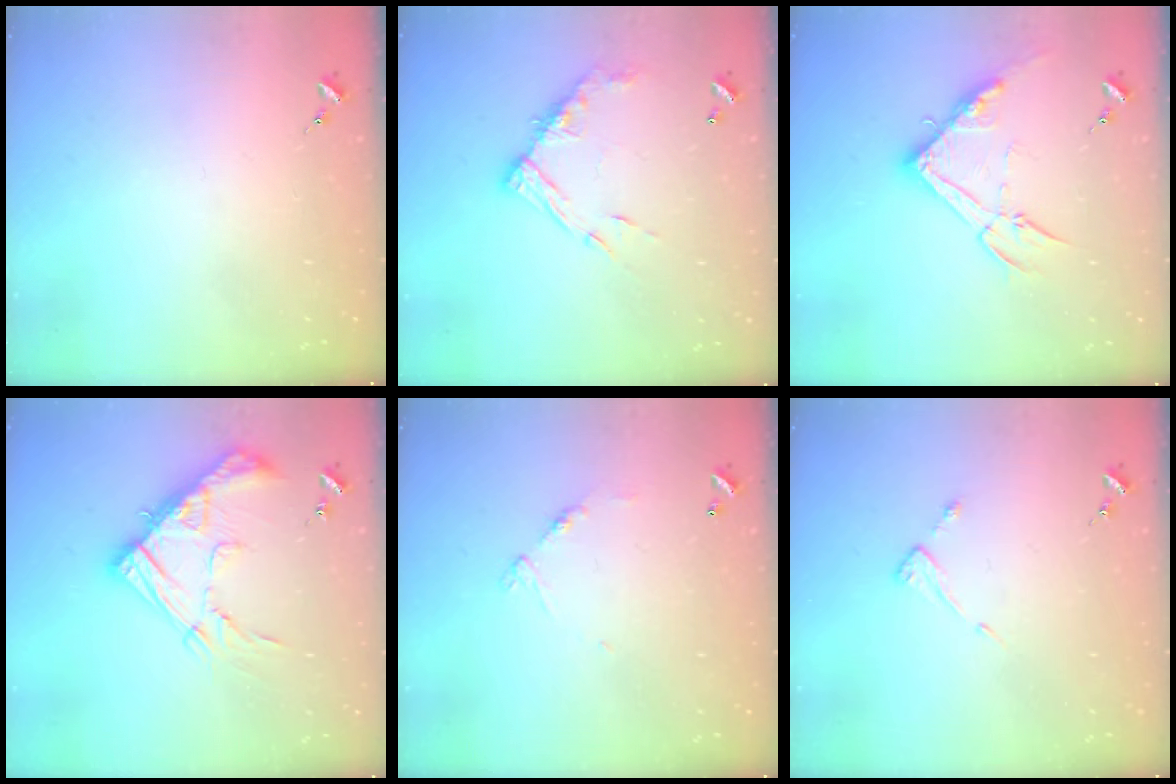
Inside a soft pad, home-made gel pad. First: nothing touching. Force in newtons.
{"total": 13.3, "press": 13.3, "slide": 1.1}
{"total": 15.2, "press": 15.2, "slide": 0.6}
{"total": 19.5, "press": 19.4, "slide": 1.8}
{"total": 6.7, "press": 6.6, "slide": 0.5}
{"total": 3.9, "press": 3.8, "slide": 0.4}